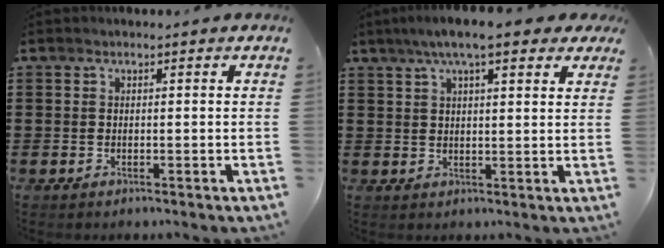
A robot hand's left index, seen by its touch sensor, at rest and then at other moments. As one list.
[{"total": 6.8, "force": [4.8, 1.2, 4.6], "torque": [-0.093, 0.003, 0.083]}]